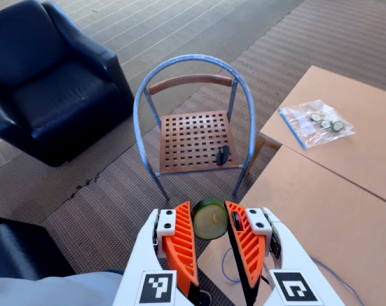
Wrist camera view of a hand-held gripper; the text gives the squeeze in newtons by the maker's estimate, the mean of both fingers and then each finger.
{"total": 8.5, "left": 8.2, "right": 8.8}